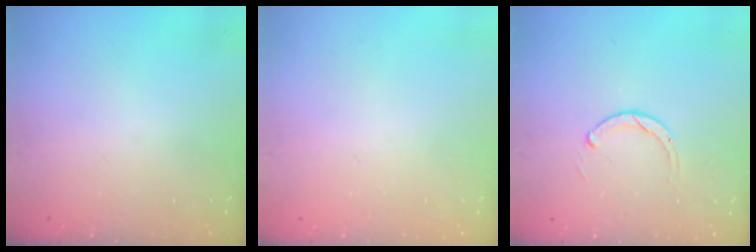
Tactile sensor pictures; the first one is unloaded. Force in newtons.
{"total": 2.6, "press": 2.6, "slide": 0.2}
{"total": 2.5, "press": 2.5, "slide": 0.3}